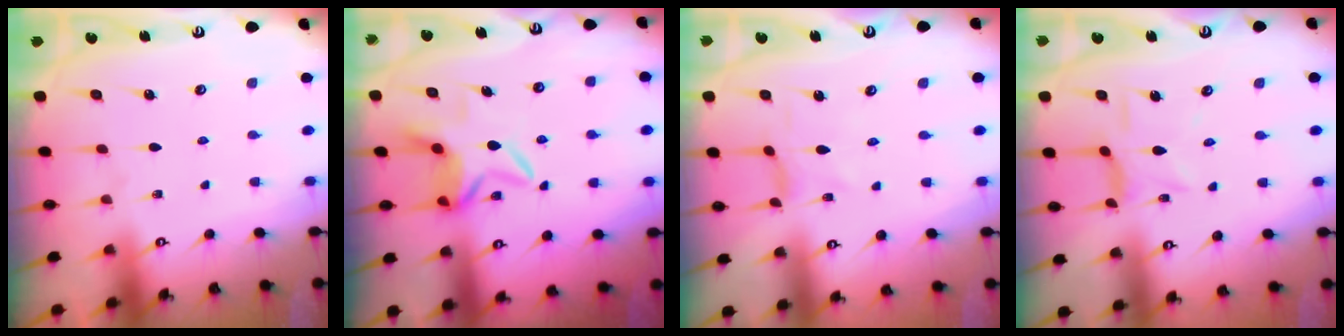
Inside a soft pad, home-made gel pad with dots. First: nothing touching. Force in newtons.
{"total": 6.5, "press": 6.5, "slide": 1.0}
{"total": 0.0}
{"total": 4.0, "press": 3.9, "slide": 0.5}